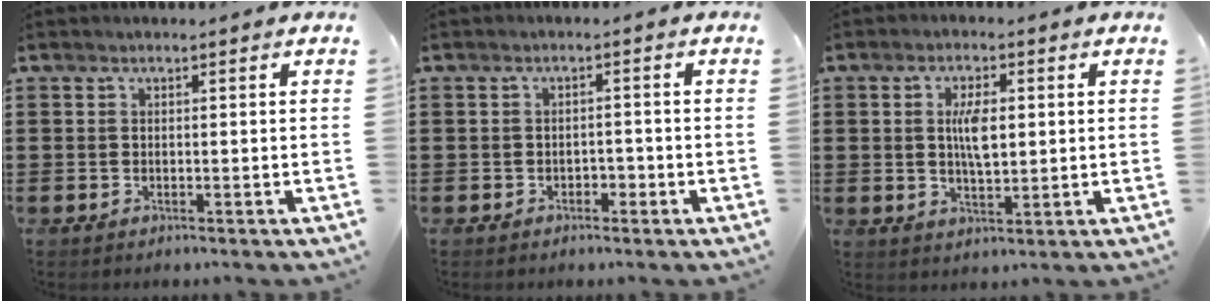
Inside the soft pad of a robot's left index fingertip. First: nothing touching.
{"total": 1.4, "force": [-1.0, 0.8, 0.5], "torque": [-0.016, 0.001, -0.024]}
{"total": 5.3, "force": [0.9, 2.1, 4.7], "torque": [-0.089, 0.007, 0.010]}